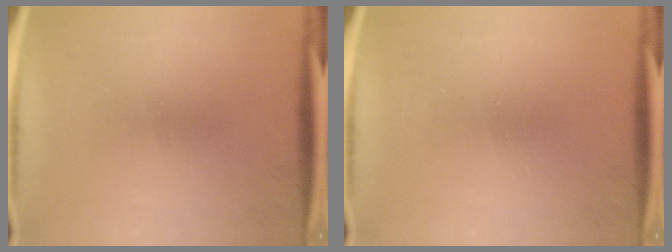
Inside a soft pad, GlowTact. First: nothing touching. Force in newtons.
{"total": 0.0}